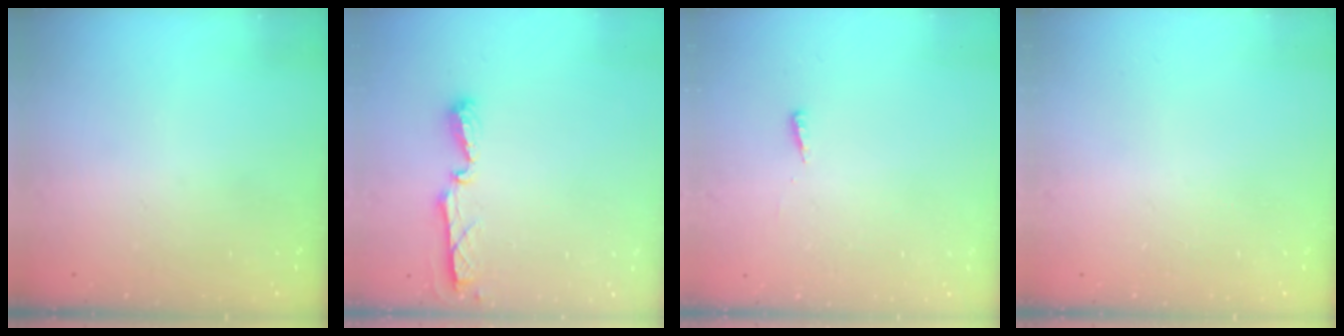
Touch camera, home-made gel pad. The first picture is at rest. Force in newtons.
{"total": 5.6, "press": 5.5, "slide": 0.6}
{"total": 3.1, "press": 3.0, "slide": 0.9}
{"total": 0.0}